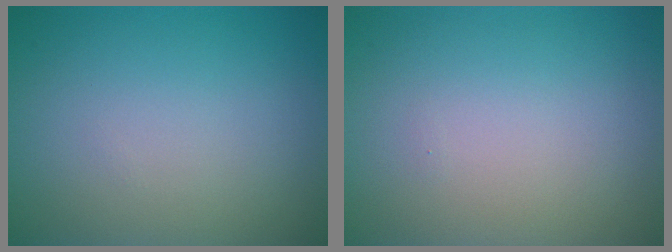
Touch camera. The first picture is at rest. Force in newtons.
{"total": 0.0}